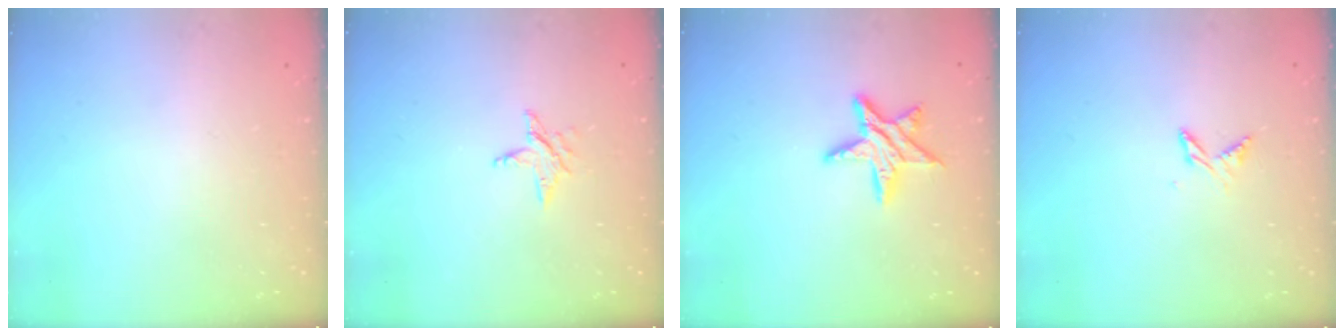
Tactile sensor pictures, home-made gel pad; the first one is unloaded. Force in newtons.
{"total": 3.5, "press": 3.4, "slide": 0.3}
{"total": 10.4, "press": 10.4, "slide": 0.5}
{"total": 4.7, "press": 4.6, "slide": 0.6}